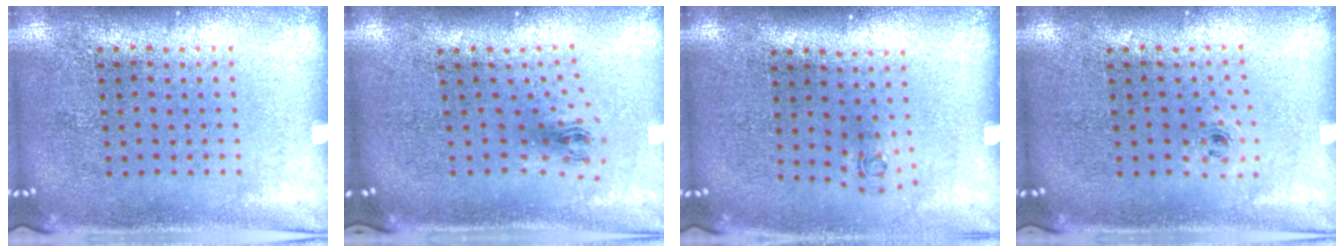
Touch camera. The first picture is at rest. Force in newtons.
{"total": 1.0, "press": 0.5, "slide": 0.9}
{"total": 0.6, "press": 0.3, "slide": 0.5}
{"total": 0.5, "press": 0.3, "slide": 0.4}